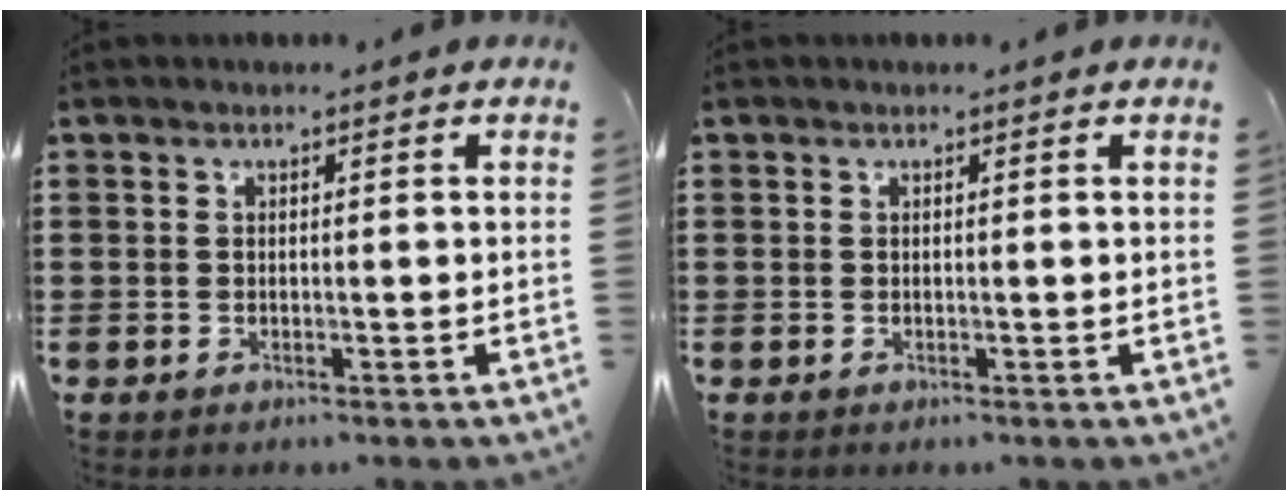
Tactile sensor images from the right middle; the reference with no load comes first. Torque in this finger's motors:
{"motor_torque": [0.09, -0.12, 0.00, 0.01]}